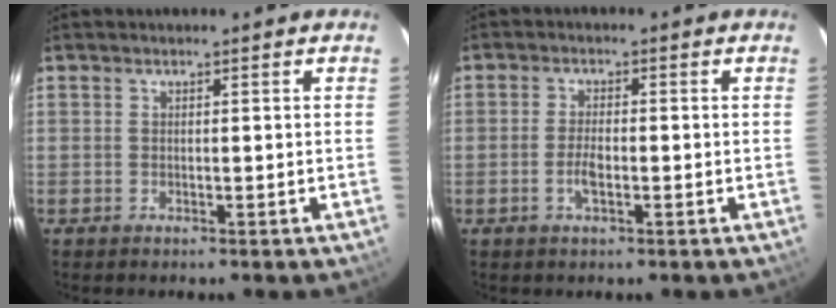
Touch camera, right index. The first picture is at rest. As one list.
[{"total": 3.2, "force": [-1.2, 1.1, 2.7], "torque": [-0.058, 0.001, -0.025]}]